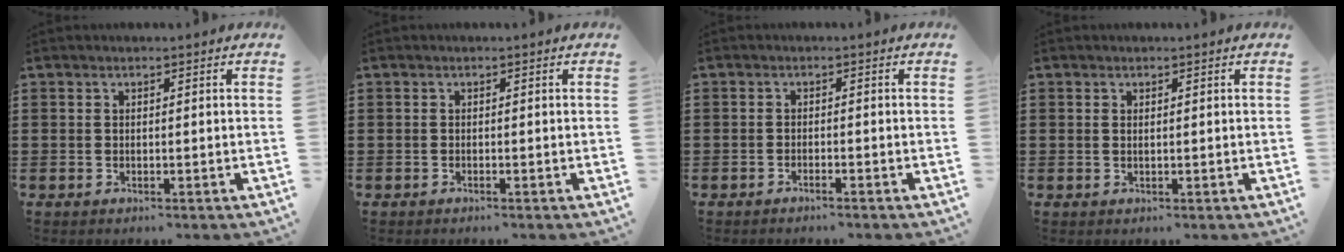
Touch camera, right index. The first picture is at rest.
{"total": 0.0}
{"total": 0.9, "force": [-0.9, -0.1, 0.2], "torque": [-0.006, 0.000, -0.017]}
{"total": 0.5, "force": [0.2, 0.1, 0.5], "torque": [-0.011, -0.001, 0.004]}